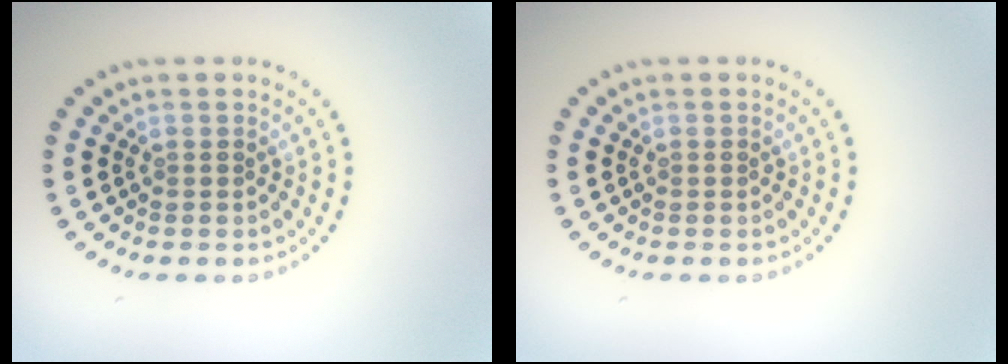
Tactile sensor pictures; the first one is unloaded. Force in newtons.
{"total": 0.0}